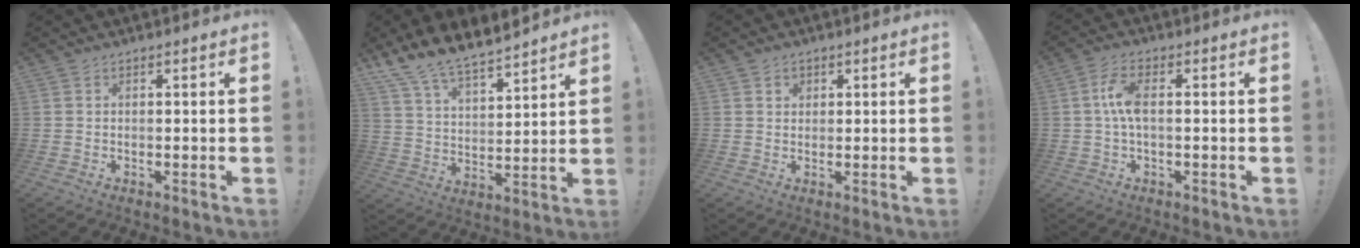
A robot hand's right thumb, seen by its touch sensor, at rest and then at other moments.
{"total": 10.6, "force": [10.0, 2.0, 2.9], "torque": [-0.075, -0.081, 0.183]}
{"total": 1.8, "force": [0.9, 1.5, 0.4], "torque": [0.006, -0.005, 0.013]}
{"total": 6.9, "force": [0.1, 2.5, 6.4], "torque": [-0.132, 0.004, 0.003]}